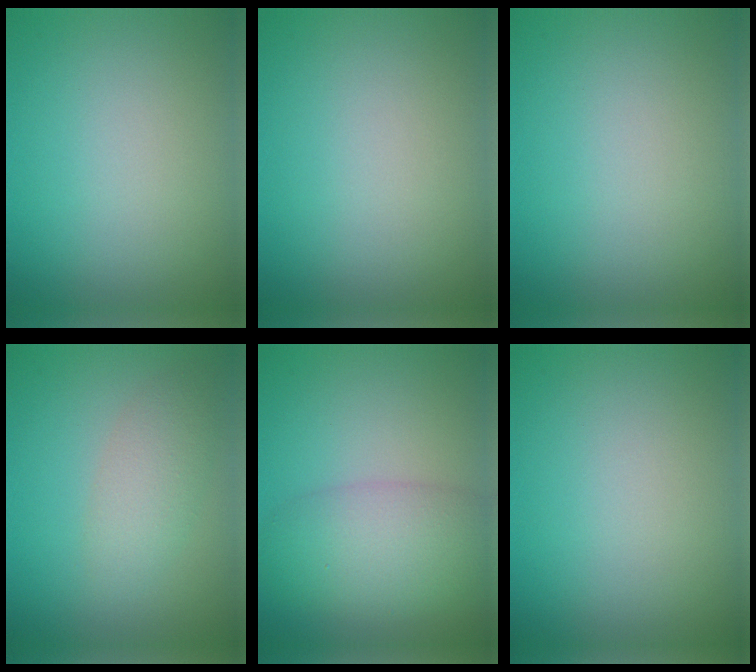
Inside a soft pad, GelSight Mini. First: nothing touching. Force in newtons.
{"total": 0.0}
{"total": 0.0}
{"total": 2.8, "press": 2.8, "slide": 0.0}
{"total": 6.0, "press": 6.0, "slide": 0.2}
{"total": 0.0}